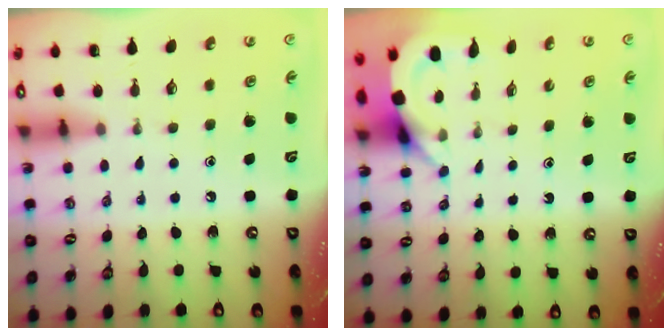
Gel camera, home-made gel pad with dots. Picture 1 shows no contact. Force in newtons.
{"total": 3.7, "press": 3.7, "slide": 0.3}